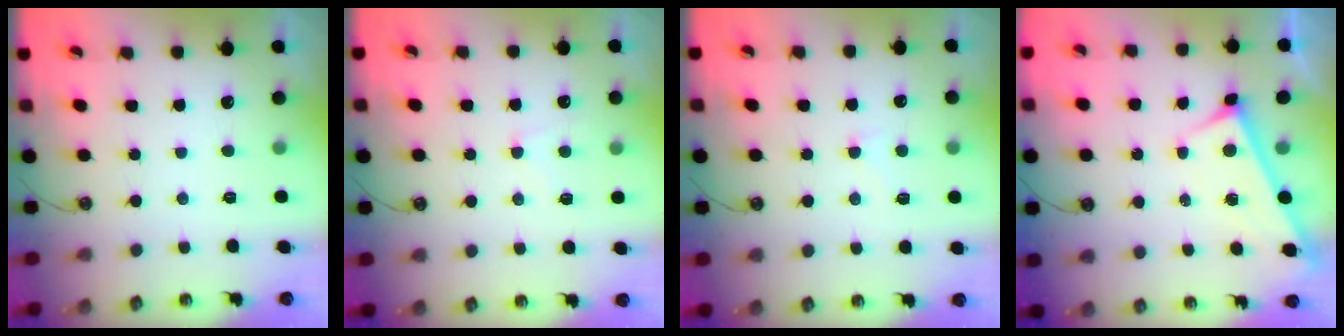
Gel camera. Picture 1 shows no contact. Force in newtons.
{"total": 0.8, "press": 0.3, "slide": 0.7}
{"total": 0.8, "press": 0.4, "slide": 0.6}
{"total": 3.1, "press": 3.1, "slide": 0.3}